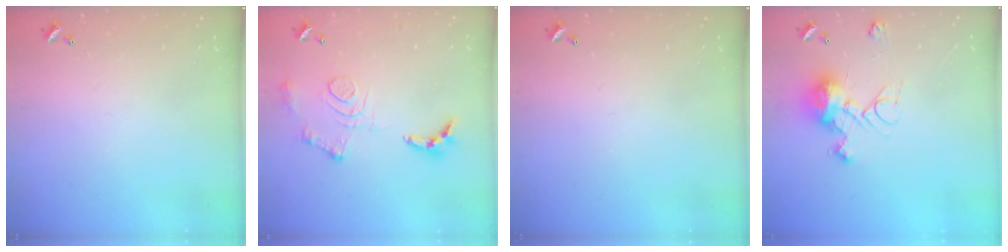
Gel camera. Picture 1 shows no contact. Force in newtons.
{"total": 12.5, "press": 12.5, "slide": 1.1}
{"total": 0.0}
{"total": 18.1, "press": 18.1, "slide": 0.6}